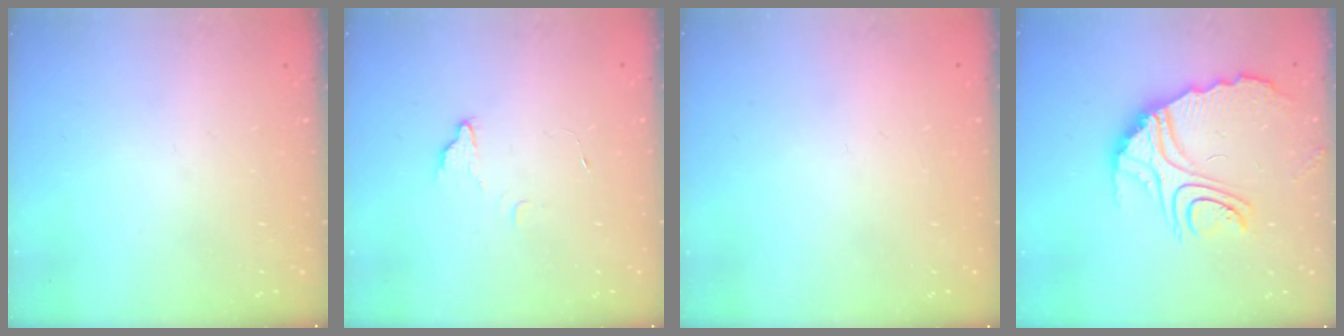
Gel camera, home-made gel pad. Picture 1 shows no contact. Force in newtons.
{"total": 2.2, "press": 2.2, "slide": 0.2}
{"total": 2.1, "press": 2.1, "slide": 0.1}
{"total": 12.7, "press": 12.6, "slide": 1.3}